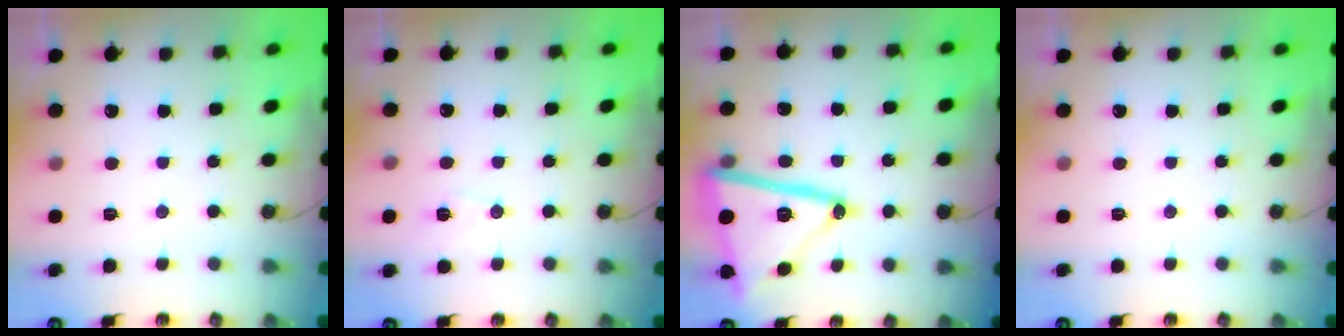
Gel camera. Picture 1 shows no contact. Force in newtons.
{"total": 8.3, "press": 7.1, "slide": 4.3}
{"total": 22.7, "press": 22.7, "slide": 1.3}
{"total": 0.0}